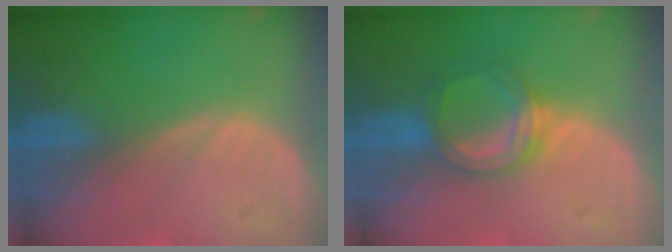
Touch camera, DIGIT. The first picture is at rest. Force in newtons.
{"total": 5.2, "press": 5.0, "slide": 1.6}